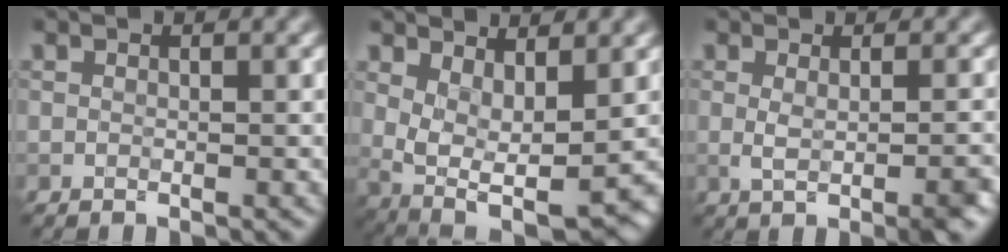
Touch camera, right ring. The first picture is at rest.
{"total": 5.8, "force": [1.1, 3.0, 4.8], "torque": [-0.092, -0.019, 0.027]}
{"total": 3.3, "force": [-0.3, 0.9, 3.2], "torque": [-0.043, -0.003, -0.004]}